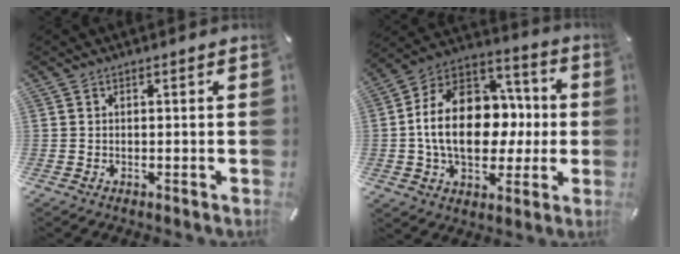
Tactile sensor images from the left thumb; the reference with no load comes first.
{"total": 19.7, "force": [-1.1, 14.5, 13.2], "torque": [-0.246, 0.007, -0.018]}